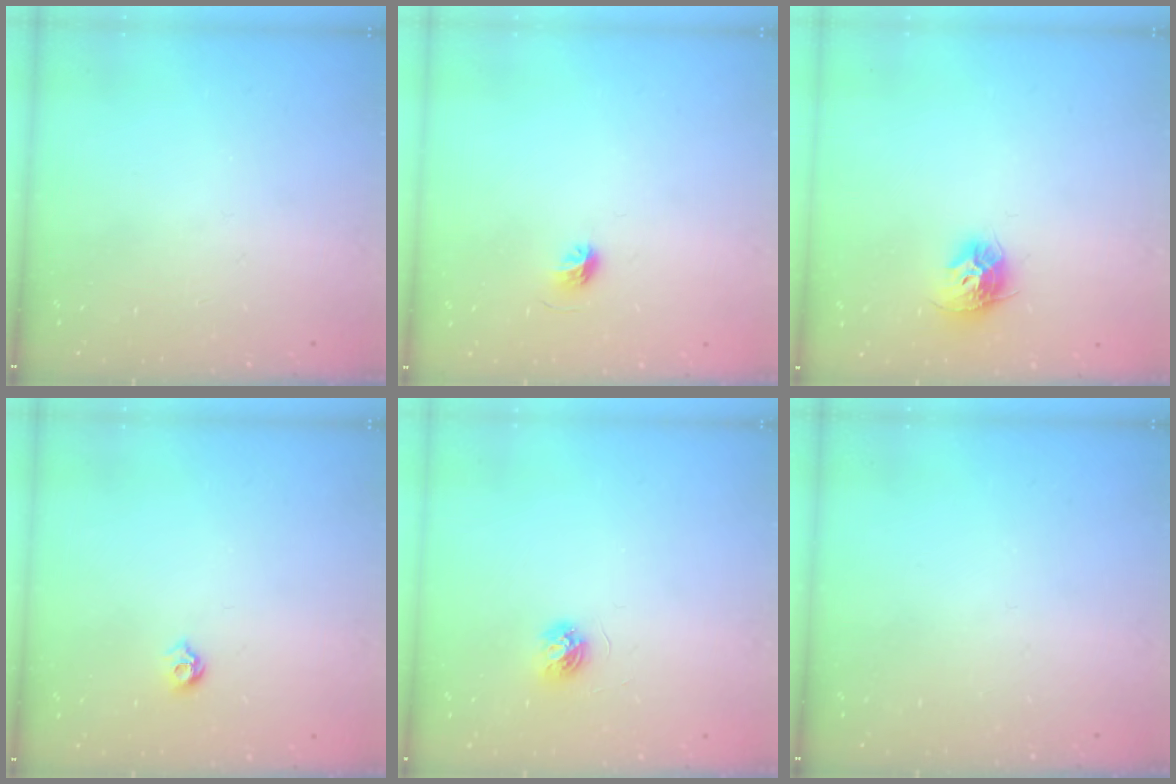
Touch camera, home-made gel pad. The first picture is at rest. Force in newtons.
{"total": 4.2, "press": 3.9, "slide": 1.4}
{"total": 9.9, "press": 9.8, "slide": 0.5}
{"total": 5.0, "press": 4.9, "slide": 0.8}
{"total": 4.6, "press": 4.6, "slide": 0.5}
{"total": 0.0}